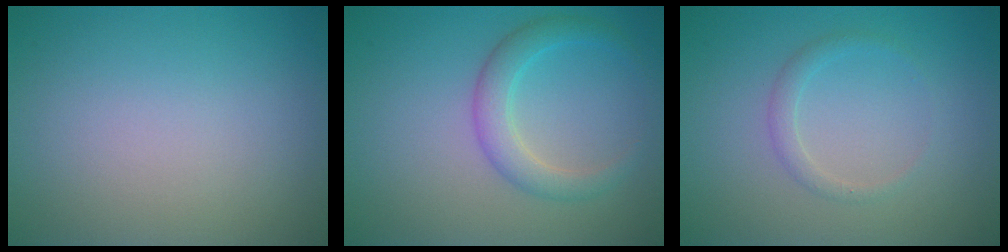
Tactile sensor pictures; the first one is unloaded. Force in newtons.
{"total": 2.9, "press": 2.9, "slide": 0.1}
{"total": 1.2, "press": 1.2, "slide": 0.0}